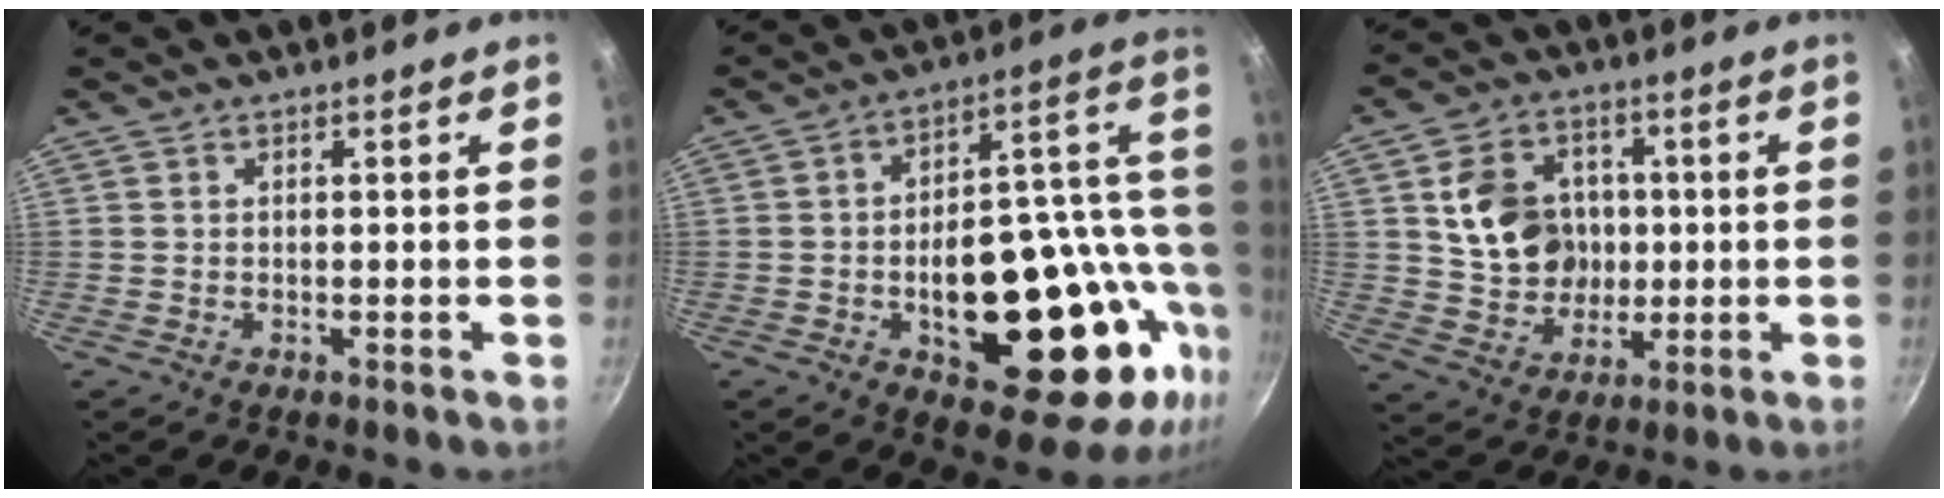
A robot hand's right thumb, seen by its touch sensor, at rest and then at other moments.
{"total": 28.8, "force": [-4.6, 14.4, 24.5], "torque": [-0.282, 0.025, -0.051]}
{"total": 13.5, "force": [1.5, 11.3, 7.1], "torque": [-0.095, 0.004, 0.035]}